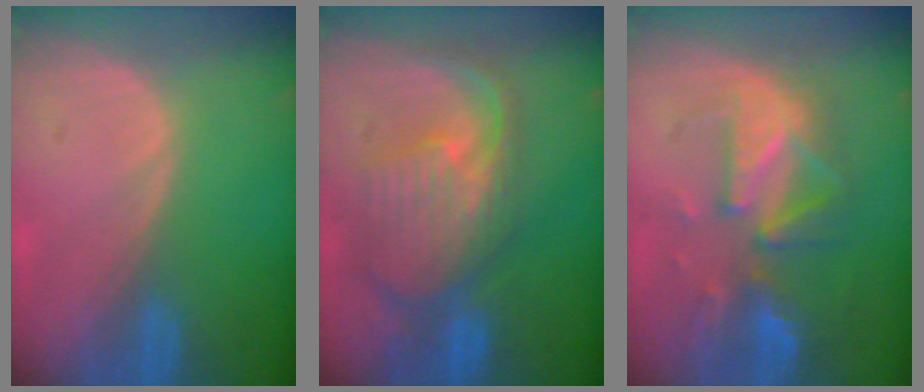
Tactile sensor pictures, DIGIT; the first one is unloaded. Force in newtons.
{"total": 10.7, "press": 9.5, "slide": 5.0}
{"total": 10.0, "press": 8.9, "slide": 4.6}